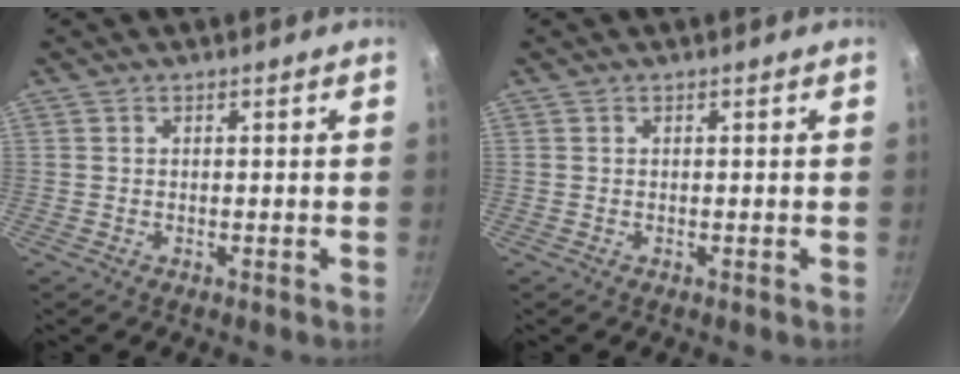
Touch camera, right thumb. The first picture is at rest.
{"total": 0.0}